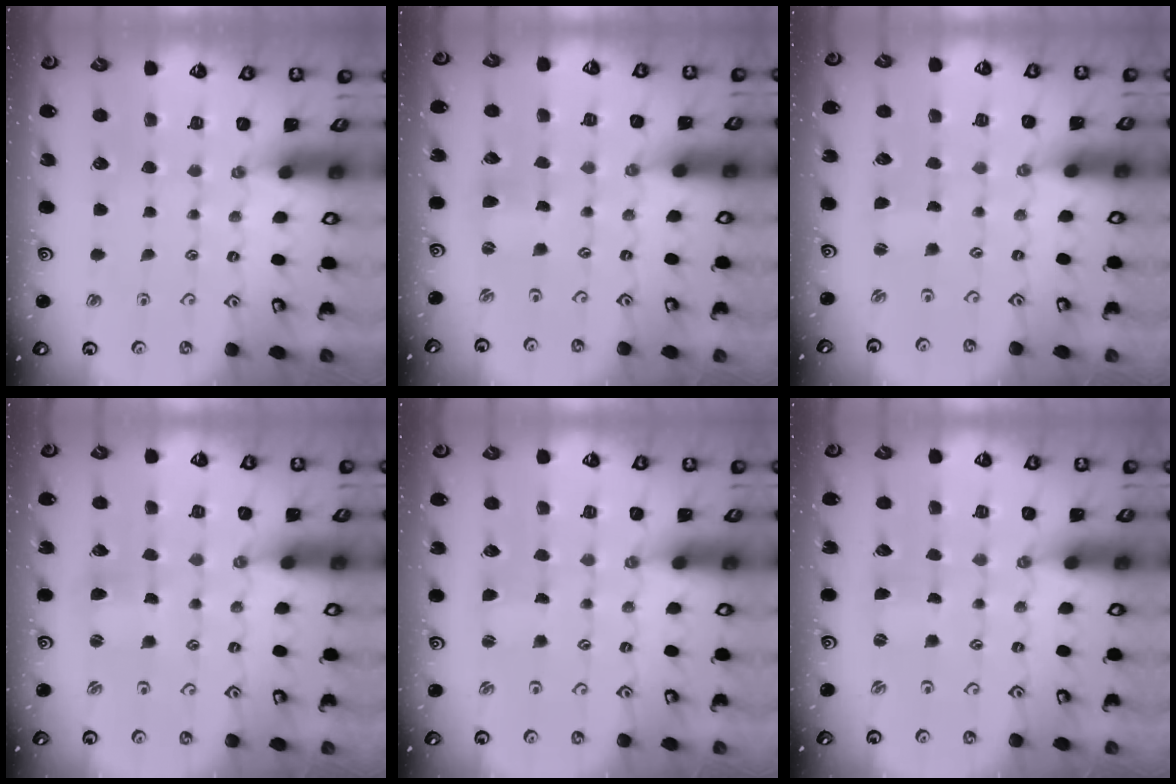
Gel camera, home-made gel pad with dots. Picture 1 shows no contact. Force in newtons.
{"total": 0.0}
{"total": 0.0}
{"total": 1.9, "press": 1.9, "slide": 0.3}
{"total": 0.0}
{"total": 0.0}